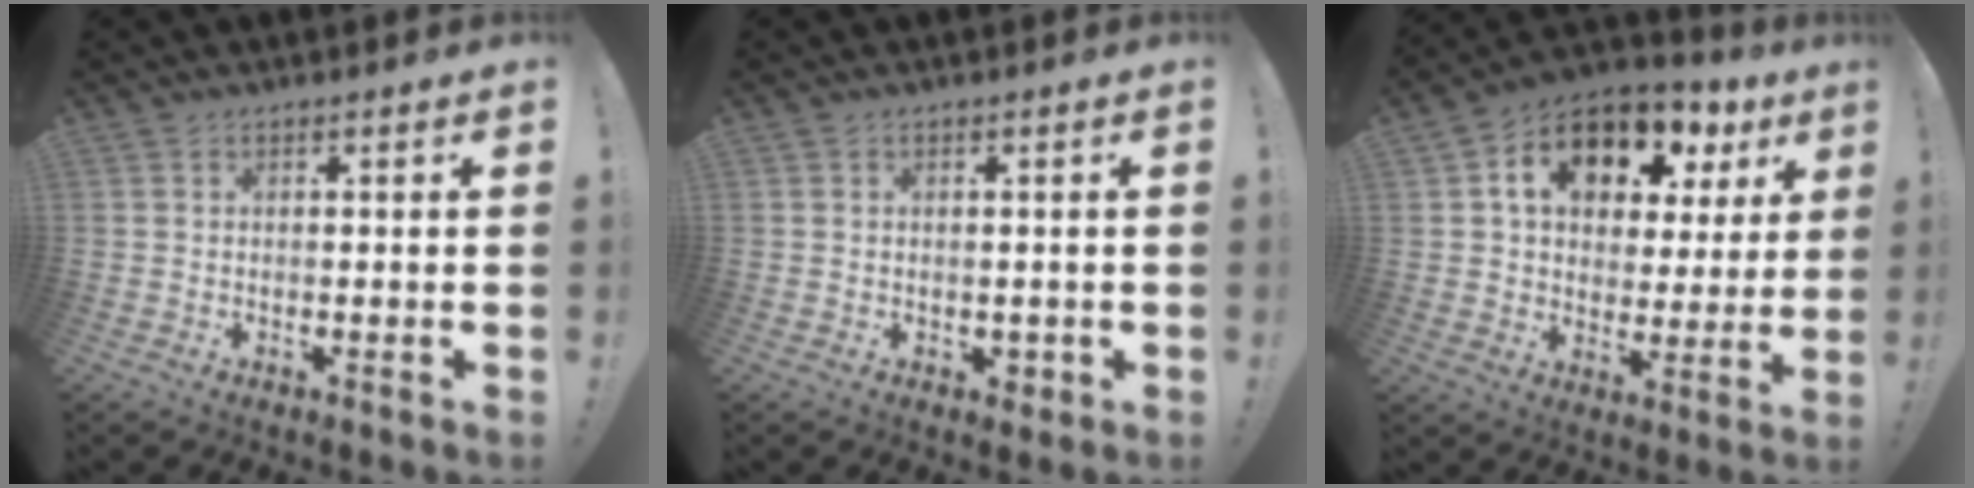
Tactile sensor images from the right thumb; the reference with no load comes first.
{"total": 2.1, "force": [0.0, 1.9, 0.9], "torque": [-0.001, -0.001, 0.000]}
{"total": 14.2, "force": [6.9, 9.2, 8.2], "torque": [-0.132, -0.030, 0.122]}